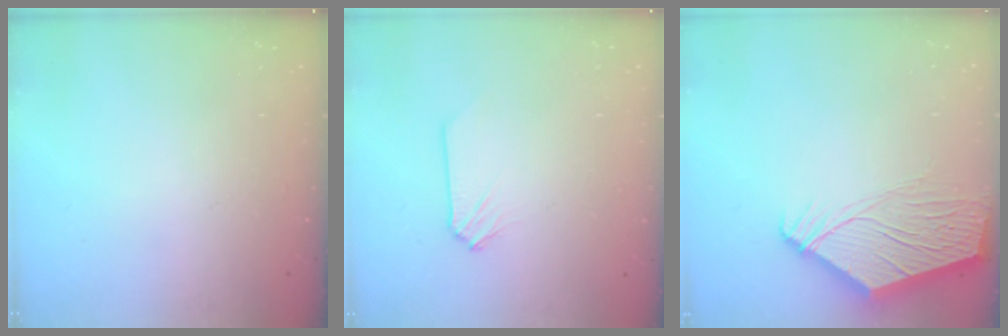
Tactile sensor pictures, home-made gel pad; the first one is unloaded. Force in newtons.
{"total": 0.0}
{"total": 12.1, "press": 12.0, "slide": 1.8}